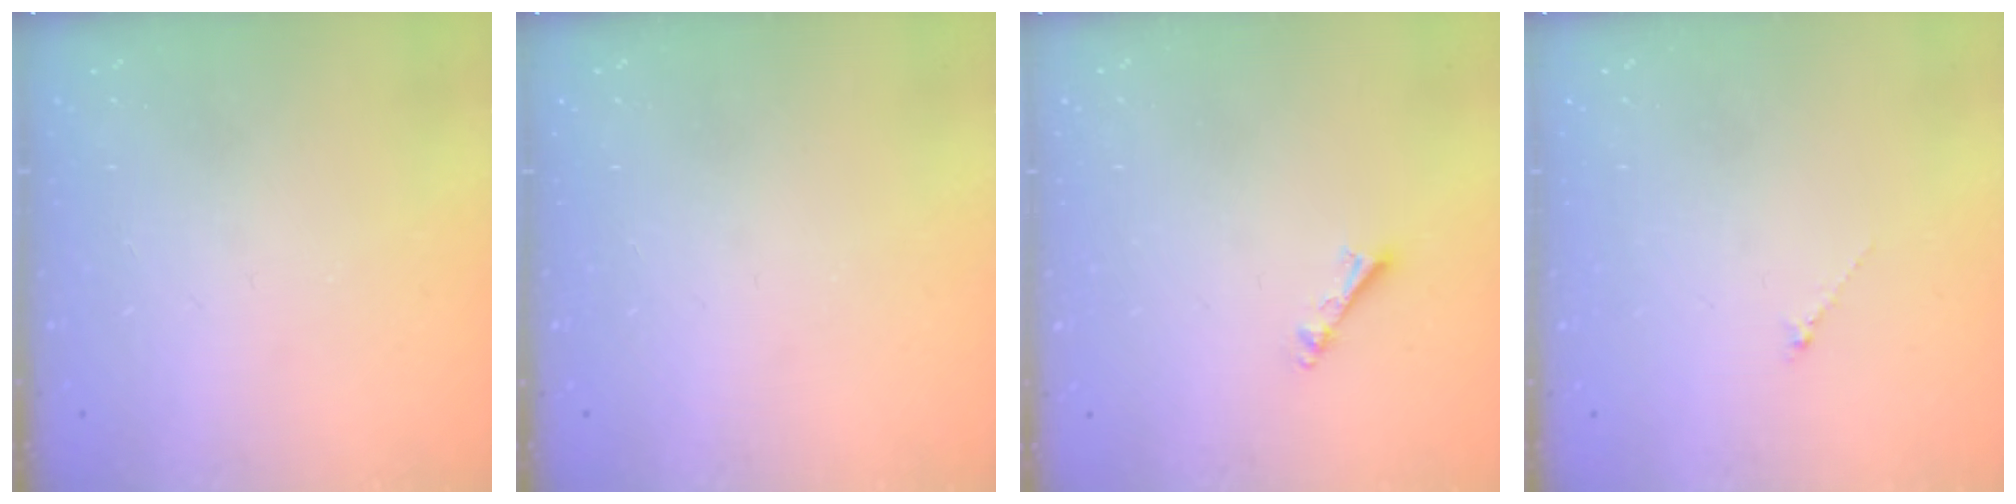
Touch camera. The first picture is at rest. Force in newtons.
{"total": 0.0}
{"total": 3.3, "press": 3.3, "slide": 0.1}
{"total": 0.6, "press": 0.5, "slide": 0.3}